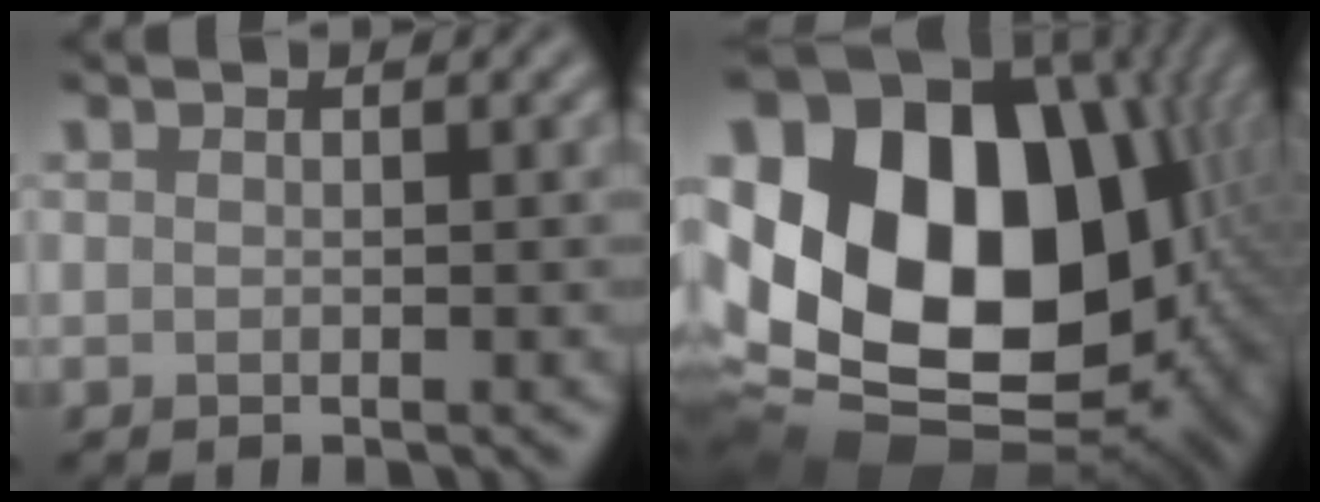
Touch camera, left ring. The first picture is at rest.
{"total": 23.0, "force": [1.7, 17.1, 15.3], "torque": [-0.300, -0.020, 0.045]}